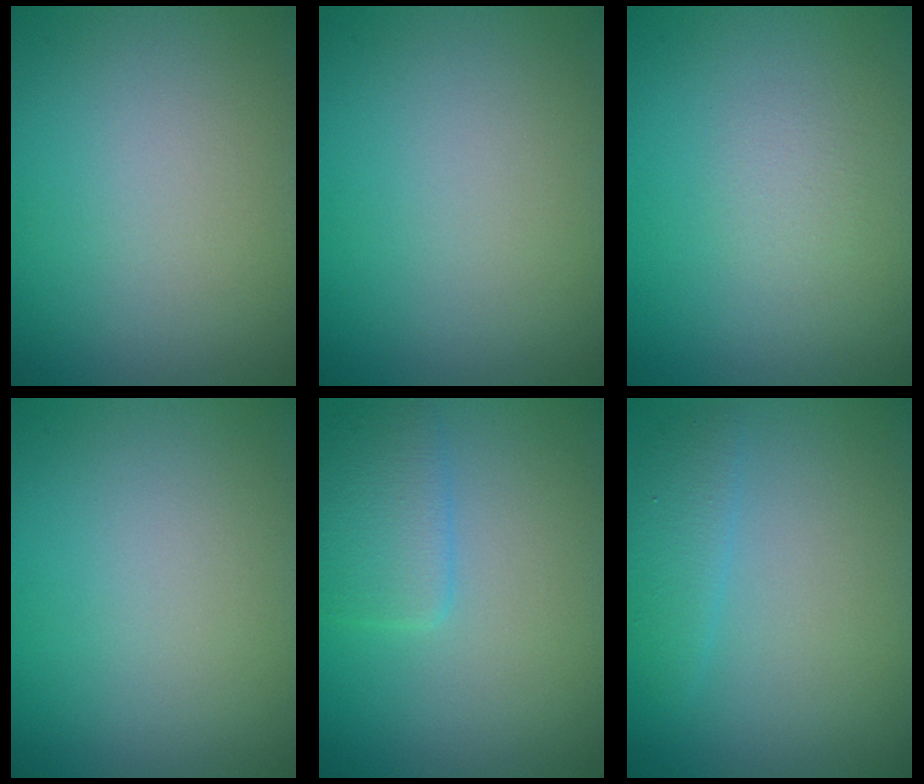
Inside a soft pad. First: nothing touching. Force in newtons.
{"total": 0.0}
{"total": 0.9, "press": 0.8, "slide": 0.1}
{"total": 0.0}
{"total": 2.8, "press": 2.8, "slide": 0.1}
{"total": 1.7, "press": 1.7, "slide": 0.2}